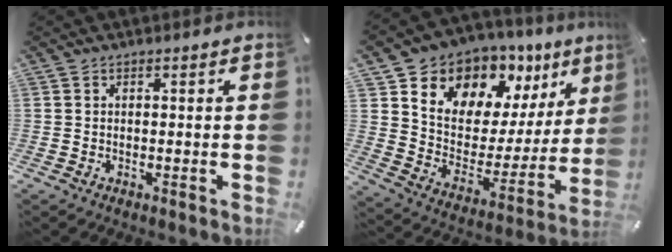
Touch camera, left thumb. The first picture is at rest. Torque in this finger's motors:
{"motor_torque": [2.52, 2.49, 1.37, -1.40, 0.16]}